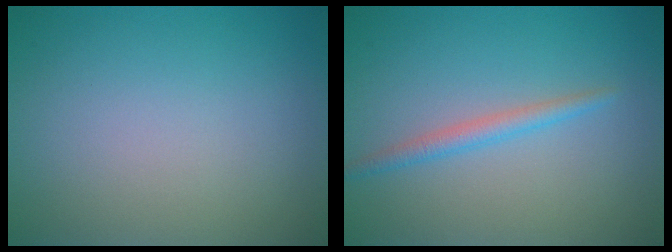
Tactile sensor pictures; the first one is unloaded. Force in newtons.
{"total": 1.7, "press": 1.7, "slide": 0.1}